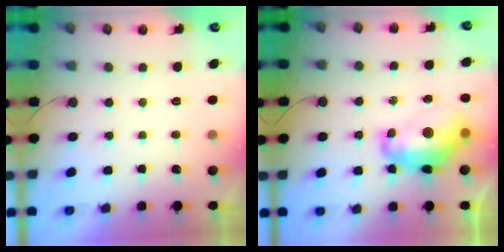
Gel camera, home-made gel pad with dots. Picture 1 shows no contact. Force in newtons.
{"total": 12.9, "press": 12.8, "slide": 1.6}